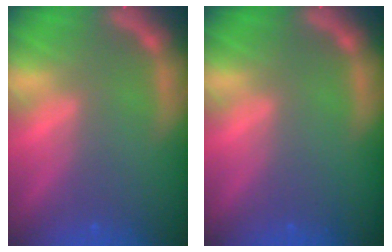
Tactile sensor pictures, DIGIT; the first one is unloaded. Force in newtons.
{"total": 0.0}